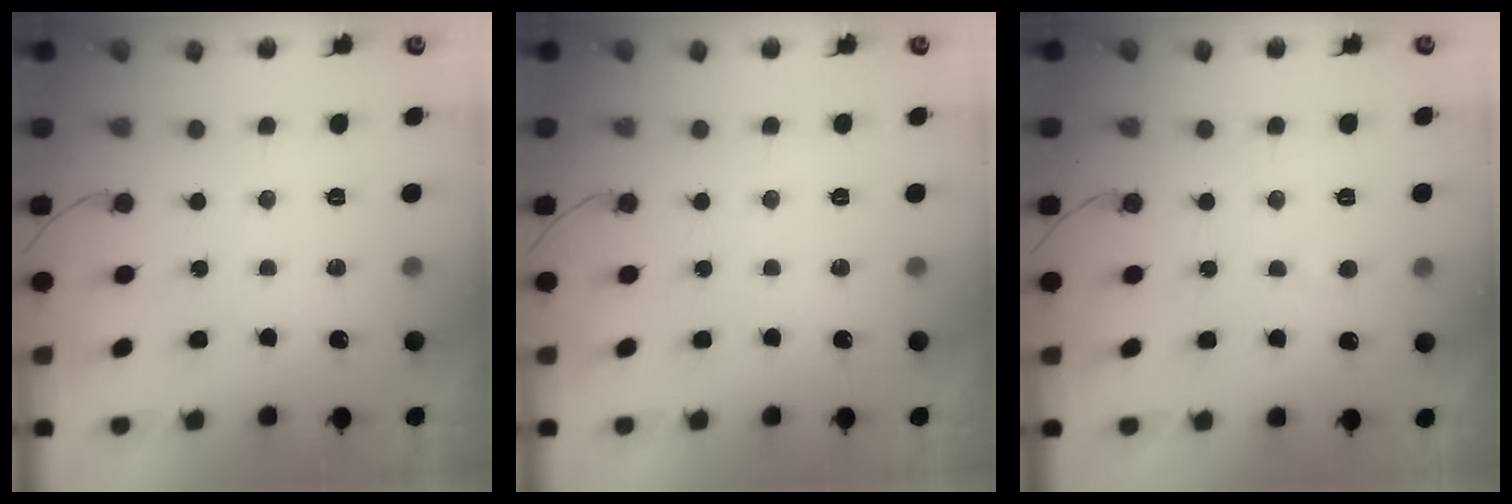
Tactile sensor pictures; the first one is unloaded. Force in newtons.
{"total": 0.0}
{"total": 3.2, "press": 3.2, "slide": 0.3}